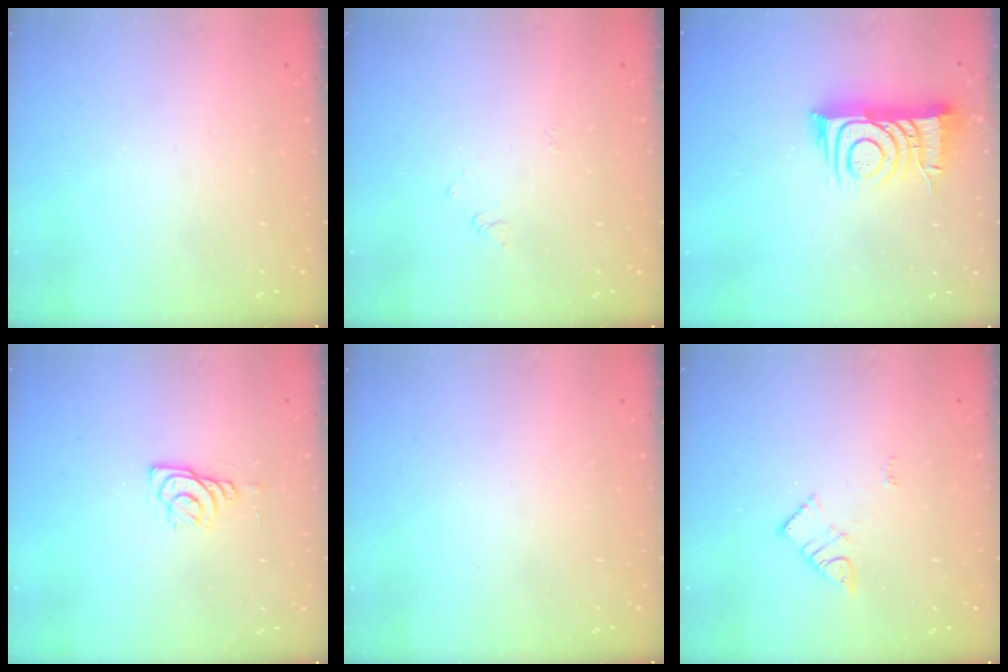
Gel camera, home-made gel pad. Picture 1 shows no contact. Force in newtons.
{"total": 2.7, "press": 2.7, "slide": 0.4}
{"total": 10.8, "press": 10.7, "slide": 1.4}
{"total": 6.0, "press": 6.0, "slide": 0.5}
{"total": 0.0}
{"total": 4.7, "press": 4.7, "slide": 0.1}